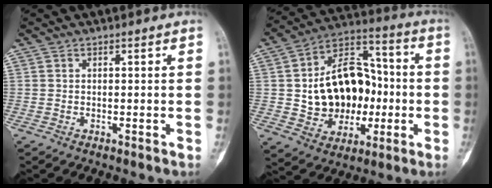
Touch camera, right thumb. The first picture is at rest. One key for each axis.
{"total": 19.3, "fx": -0.8, "fy": 14.0, "fz": 13.3, "tx": -0.165, "ty": 0.033, "tz": -0.004}